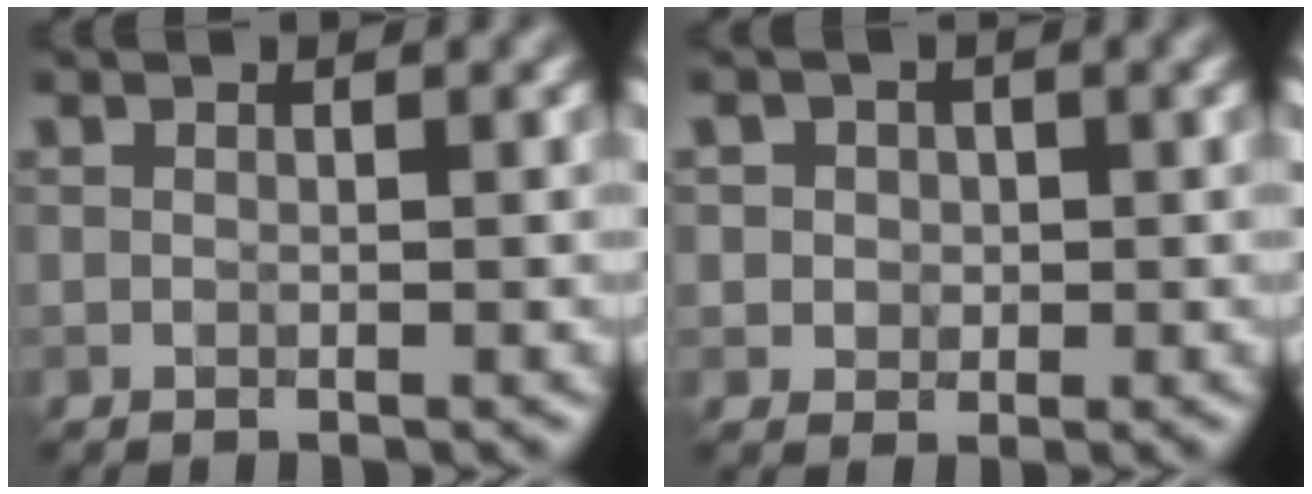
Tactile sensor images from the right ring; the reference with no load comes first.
{"total": 2.6, "force": [0.8, 2.2, 1.0], "torque": [-0.010, 0.005, 0.007]}